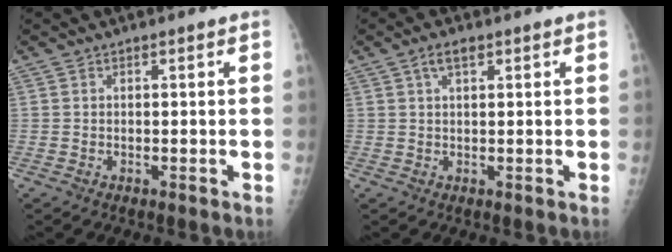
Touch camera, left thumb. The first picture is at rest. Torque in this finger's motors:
{"motor_torque": [0.09, -0.15, 0.43, 0.13, 0.00]}